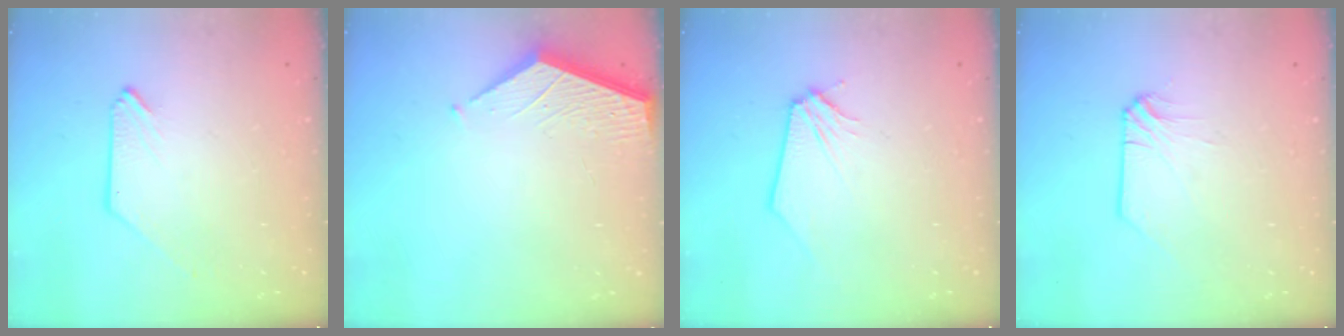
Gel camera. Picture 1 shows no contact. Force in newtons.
{"total": 3.4, "press": 3.4, "slide": 0.3}
{"total": 0.0}
{"total": 0.0}